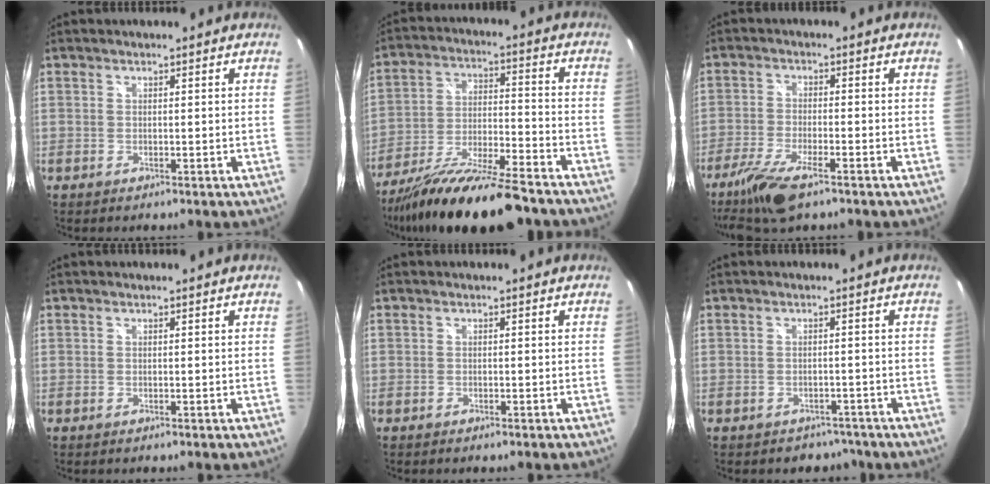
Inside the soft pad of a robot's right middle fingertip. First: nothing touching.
{"total": 19.6, "force": [-16.1, 2.5, 10.9], "torque": [-0.210, -0.043, -0.267]}
{"total": 10.0, "force": [-6.9, 2.4, 6.8], "torque": [-0.159, -0.032, -0.133]}
{"total": 0.0}
{"total": 0.6, "force": [-0.5, 0.2, 0.2], "torque": [-0.005, -0.003, -0.010]}
{"total": 4.6, "force": [-3.8, 2.7, 0.3], "torque": [-0.005, 0.004, -0.048]}